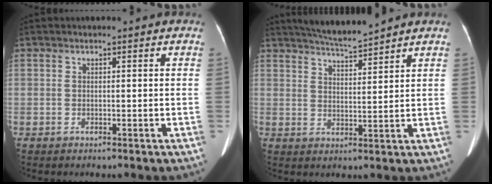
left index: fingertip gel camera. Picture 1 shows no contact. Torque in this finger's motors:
{"motor_torque": [0.63, -1.07, 0.03, 0.04]}